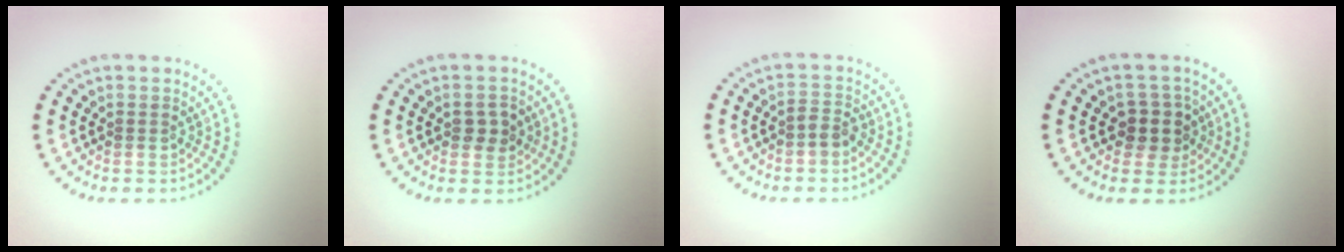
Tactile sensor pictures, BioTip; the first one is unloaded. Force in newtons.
{"total": 2.1, "press": 2.1, "slide": 0.2}
{"total": 1.5, "press": 1.3, "slide": 0.7}
{"total": 2.8, "press": 2.5, "slide": 1.2}